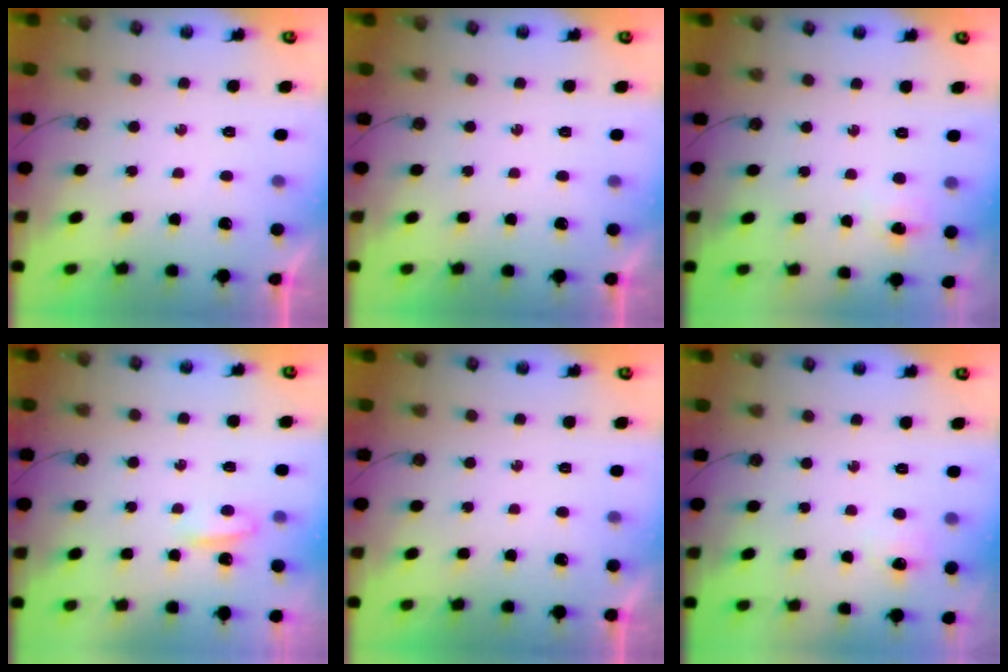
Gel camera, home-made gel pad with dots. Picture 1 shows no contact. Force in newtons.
{"total": 0.0}
{"total": 4.3, "press": 4.1, "slide": 1.4}
{"total": 3.8, "press": 3.8, "slide": 0.6}
{"total": 0.0}
{"total": 6.5, "press": 6.4, "slide": 0.9}